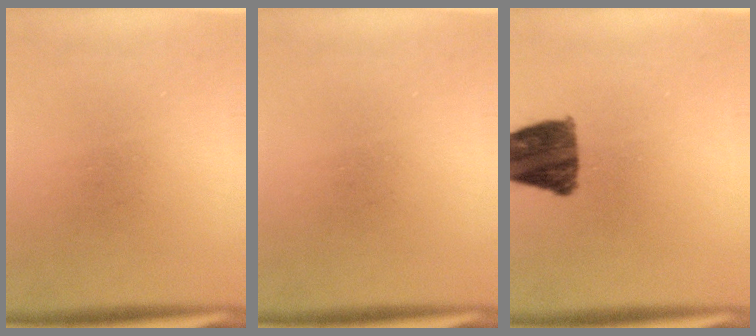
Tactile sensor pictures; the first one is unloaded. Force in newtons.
{"total": 0.0}
{"total": 10.8}